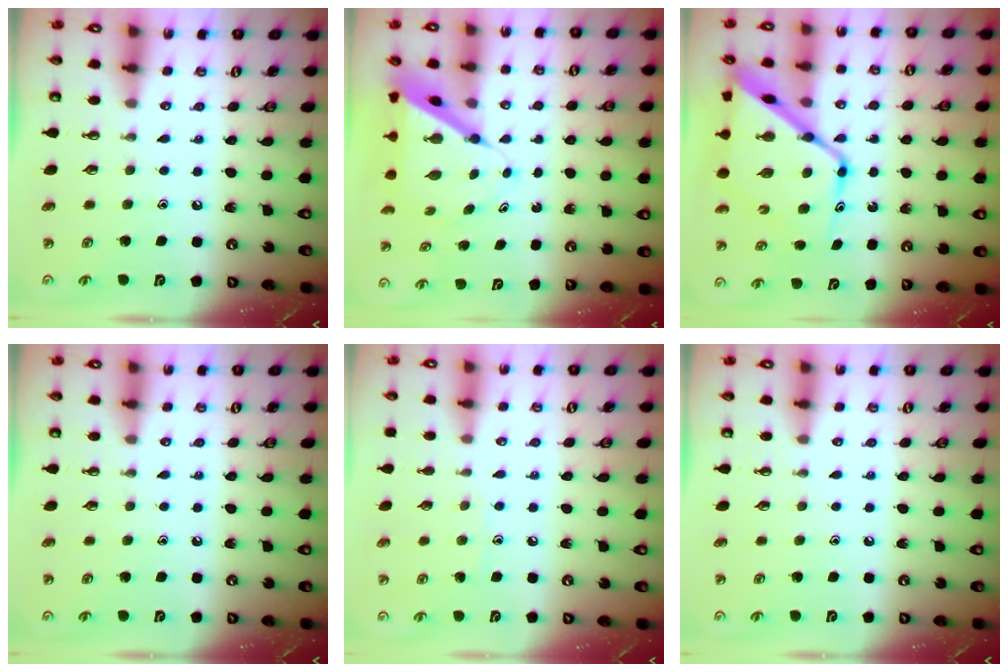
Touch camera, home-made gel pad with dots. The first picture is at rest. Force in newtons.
{"total": 8.3, "press": 8.2, "slide": 0.7}
{"total": 17.2, "press": 17.1, "slide": 1.7}
{"total": 0.0}
{"total": 5.5, "press": 5.4, "slide": 0.6}
{"total": 0.0}